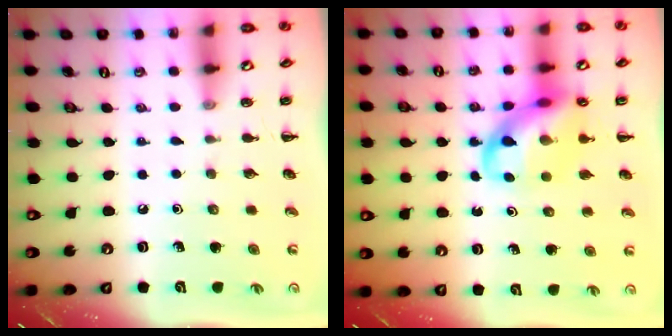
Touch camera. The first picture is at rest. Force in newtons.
{"total": 13.6, "press": 13.1, "slide": 3.6}